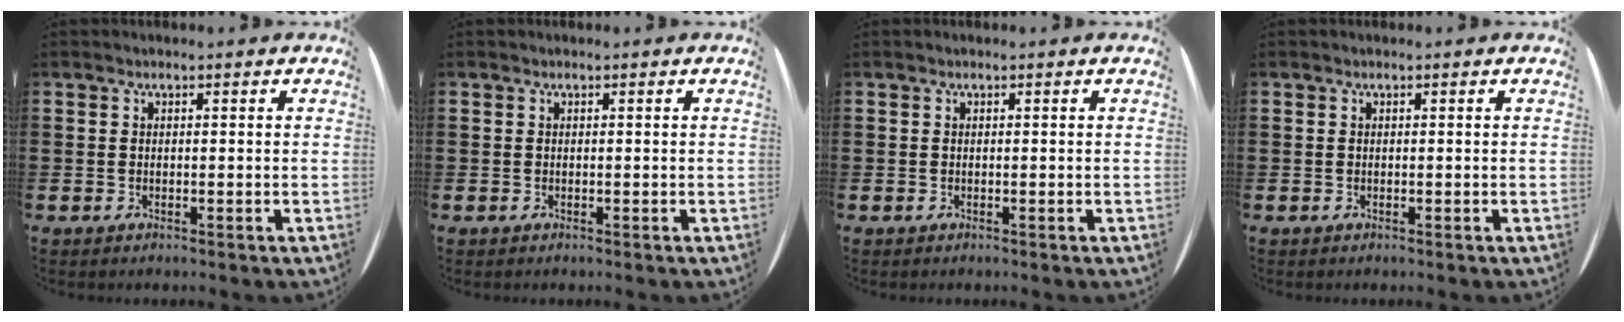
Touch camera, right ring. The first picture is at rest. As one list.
[{"total": 0.0}, {"total": 0.0}, {"total": 0.0}]